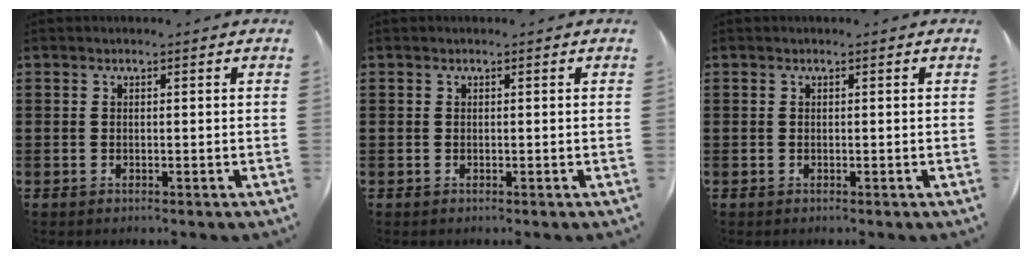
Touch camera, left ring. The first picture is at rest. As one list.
[{"total": 0.0}, {"total": 0.0}]